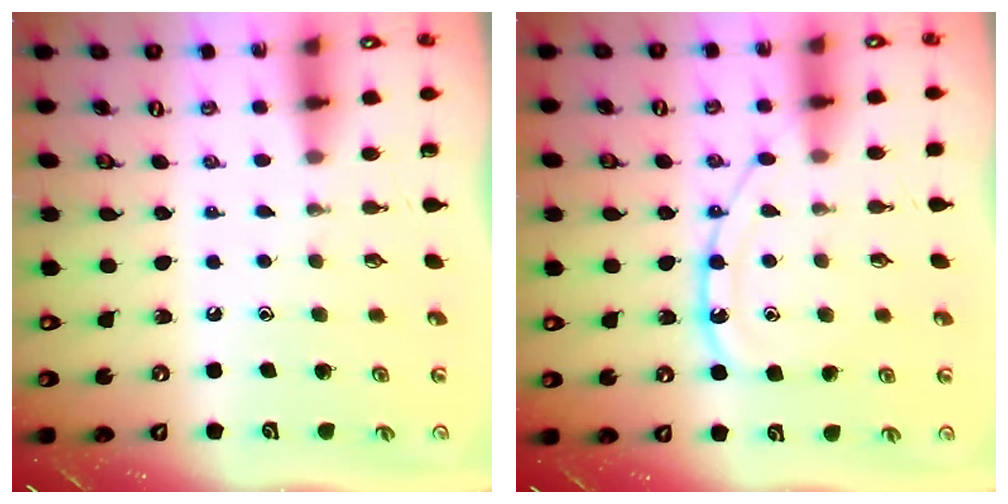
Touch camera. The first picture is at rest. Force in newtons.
{"total": 12.6, "press": 12.5, "slide": 1.1}